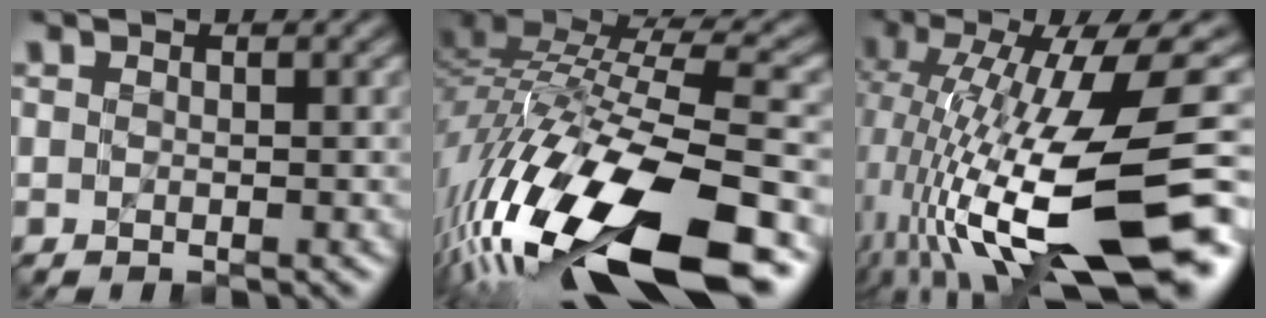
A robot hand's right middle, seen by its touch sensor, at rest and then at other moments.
{"total": 17.3, "force": [-8.0, 5.6, 14.4], "torque": [-0.293, -0.014, -0.126]}
{"total": 16.0, "force": [-2.9, 5.5, 14.7], "torque": [-0.252, -0.009, -0.038]}